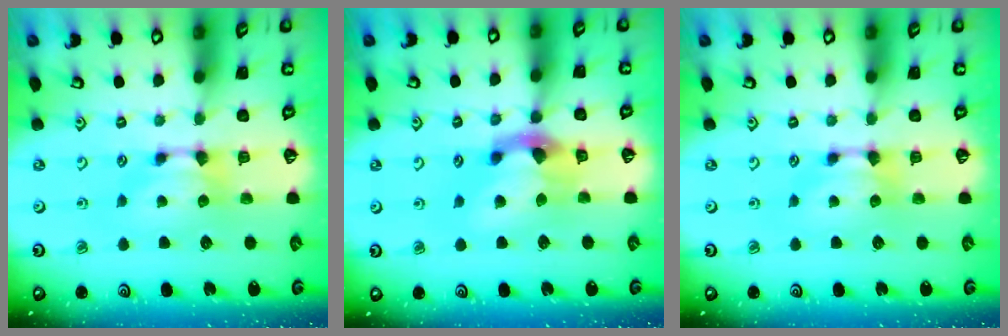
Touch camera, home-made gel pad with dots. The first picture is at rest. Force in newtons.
{"total": 4.7, "press": 4.1, "slide": 2.1}
{"total": 0.0}